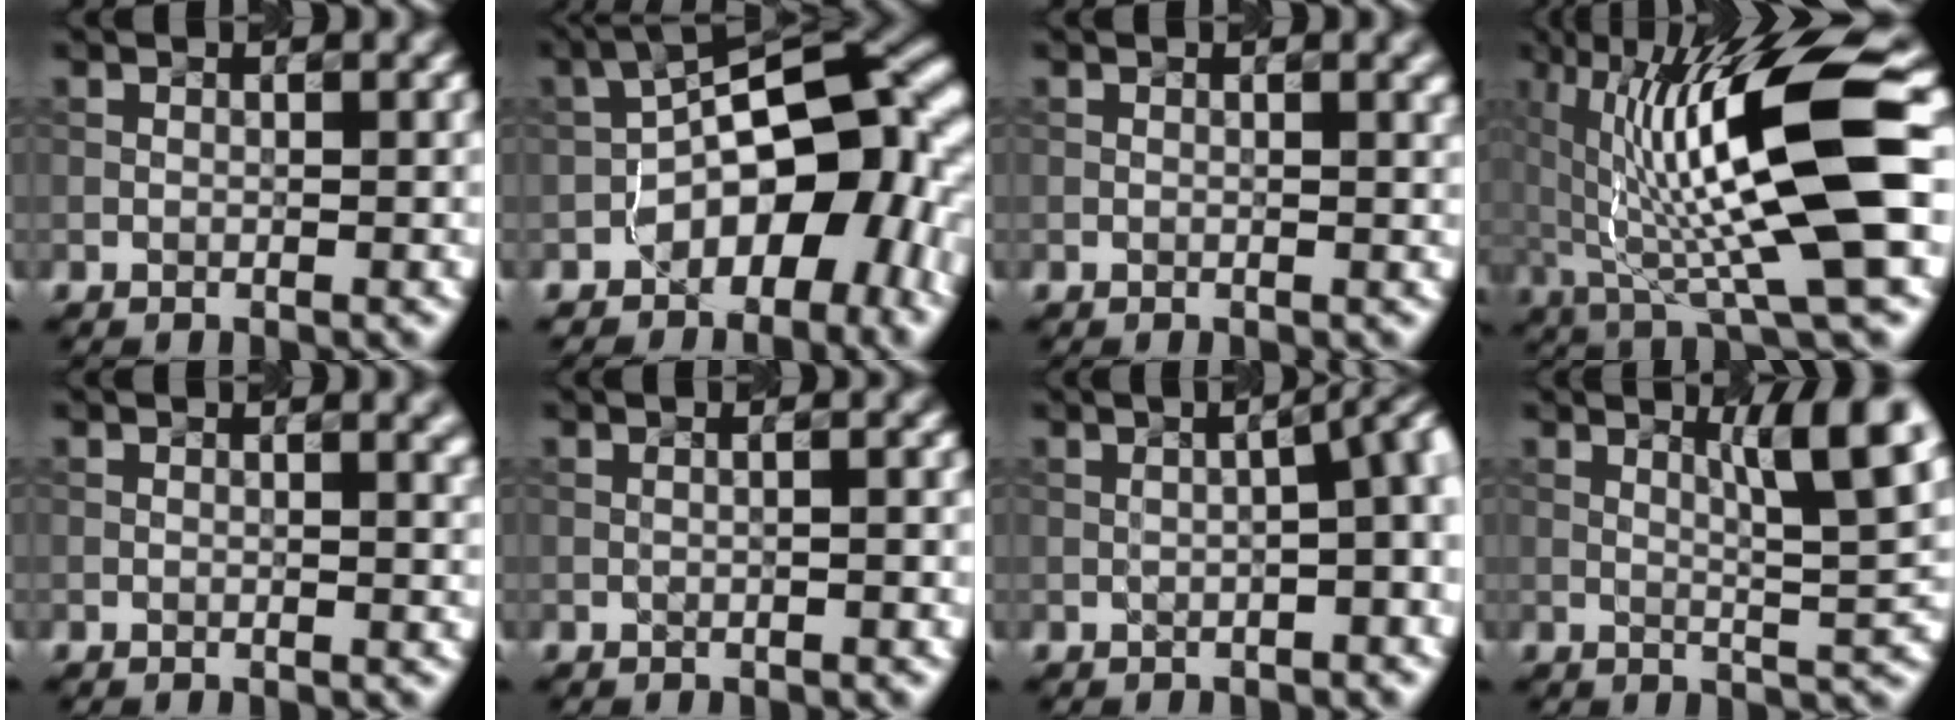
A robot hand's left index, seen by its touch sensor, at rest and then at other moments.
{"total": 12.0, "force": [-3.7, 6.9, 9.1], "torque": [-0.094, 0.021, -0.067]}
{"total": 1.5, "force": [0.6, 0.5, 1.3], "torque": [-0.011, 0.002, 0.003]}
{"total": 13.0, "force": [0.9, 2.3, 12.8], "torque": [-0.211, 0.004, 0.032]}
{"total": 2.1, "force": [0.9, 0.8, 1.7], "torque": [-0.008, 0.004, 0.007]}
{"total": 1.4, "force": [0.2, 0.6, 1.2], "torque": [-0.004, 0.003, -0.010]}
{"total": 5.0, "force": [0.2, 1.5, 4.7], "torque": [-0.038, 0.019, 0.008]}
{"total": 7.0, "force": [2.6, 1.1, 6.4], "torque": [-0.087, 0.005, 0.052]}